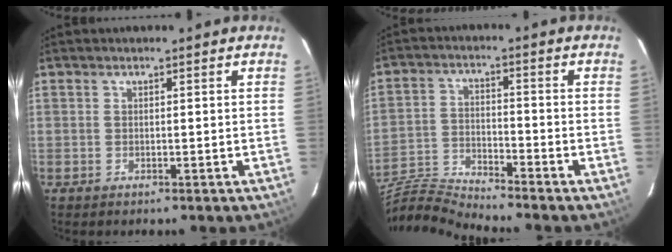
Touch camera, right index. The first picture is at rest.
{"total": 10.6, "force": [-10.3, -1.0, 2.1], "torque": [-0.059, -0.004, -0.209]}